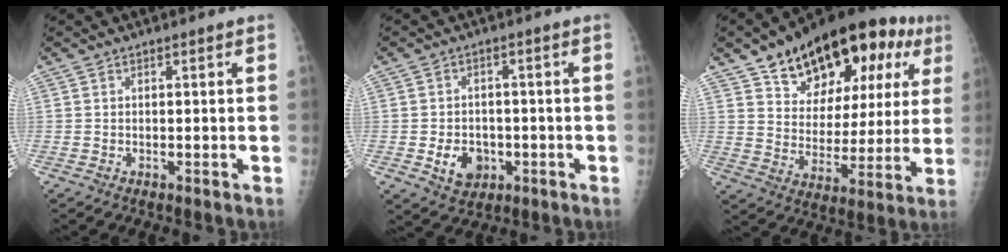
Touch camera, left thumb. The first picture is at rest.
{"total": 6.5, "force": [-2.0, 5.0, 3.6], "torque": [-0.037, 0.009, -0.024]}
{"total": 24.5, "force": [12.4, 13.1, 16.5], "torque": [-0.202, -0.006, 0.188]}